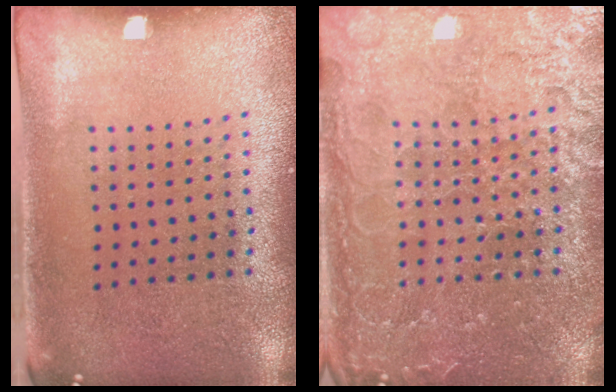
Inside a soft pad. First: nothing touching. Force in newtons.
{"total": 4.3, "press": 4.3, "slide": 0.5}